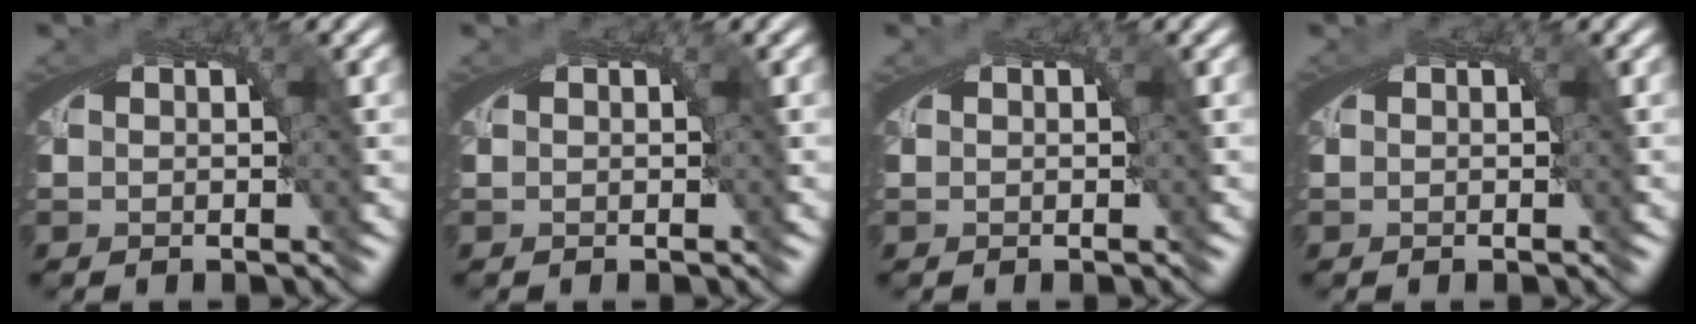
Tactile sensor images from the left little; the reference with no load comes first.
{"total": 0.0}
{"total": 0.0}
{"total": 0.0}